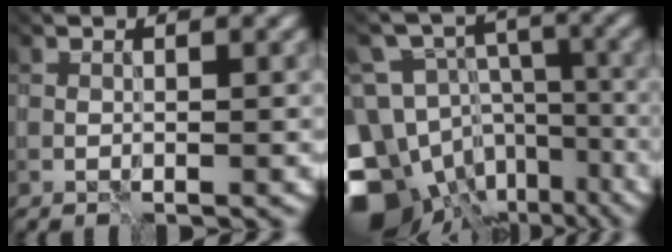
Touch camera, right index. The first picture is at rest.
{"total": 14.8, "force": [-6.6, 11.7, 6.0], "torque": [-0.158, -0.020, -0.087]}